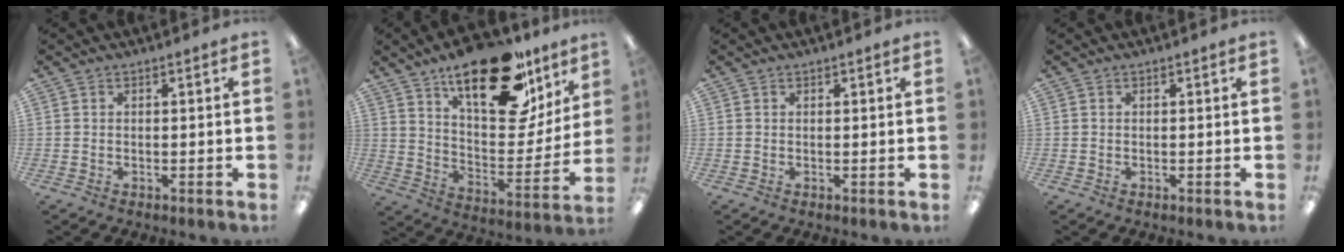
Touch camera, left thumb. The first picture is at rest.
{"total": 25.8, "force": [17.5, 10.6, 15.8], "torque": [-0.218, -0.116, 0.290]}
{"total": 0.0}
{"total": 0.0}